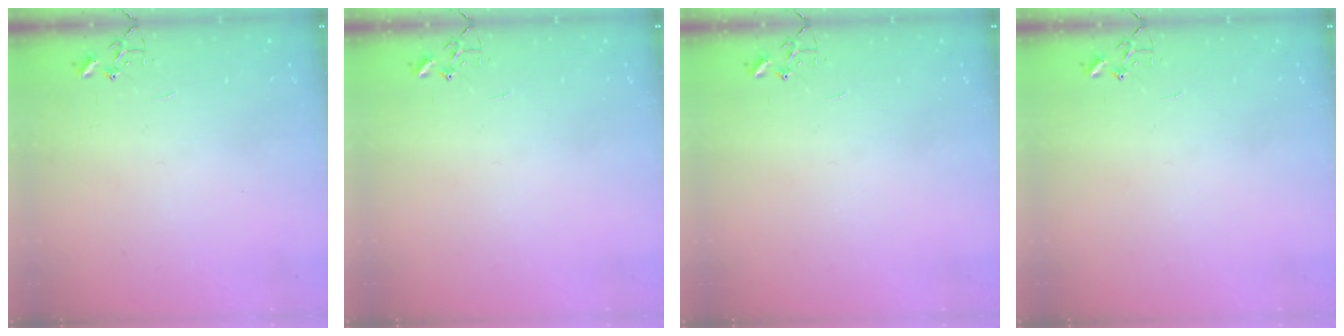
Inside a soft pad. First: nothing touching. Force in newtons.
{"total": 0.0}
{"total": 0.0}
{"total": 0.0}